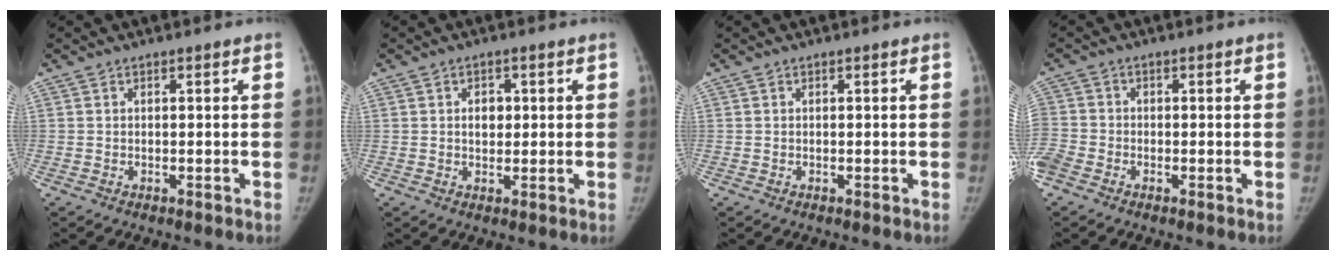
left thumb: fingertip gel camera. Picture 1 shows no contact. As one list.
[{"total": 3.1, "force": [0.6, 2.2, 2.0], "torque": [-0.017, 0.000, 0.009]}, {"total": 0.0}, {"total": 5.8, "force": [-2.7, 4.5, 2.5], "torque": [-0.077, 0.002, -0.058]}]